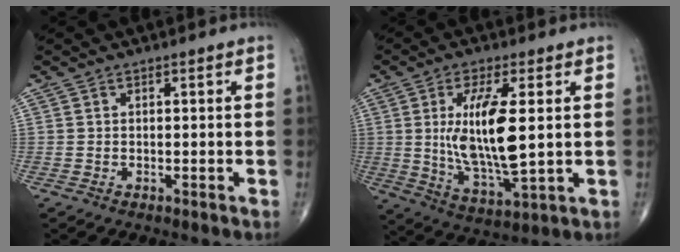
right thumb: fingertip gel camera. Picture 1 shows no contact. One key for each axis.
{"total": 14.7, "fx": 1.8, "fy": 4.6, "fz": 13.9, "tx": -0.261, "ty": -0.020, "tz": 0.040}